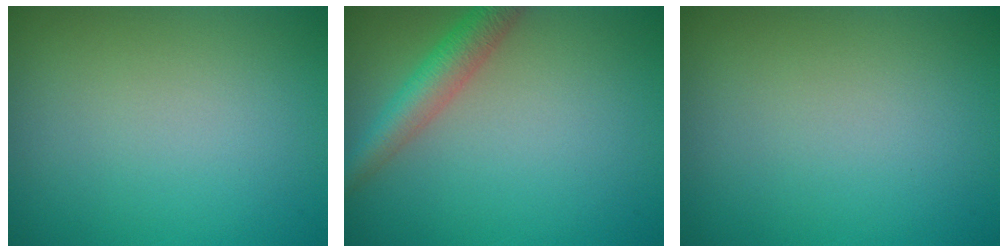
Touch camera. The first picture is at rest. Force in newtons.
{"total": 3.7, "press": 3.7, "slide": 0.2}
{"total": 0.0}